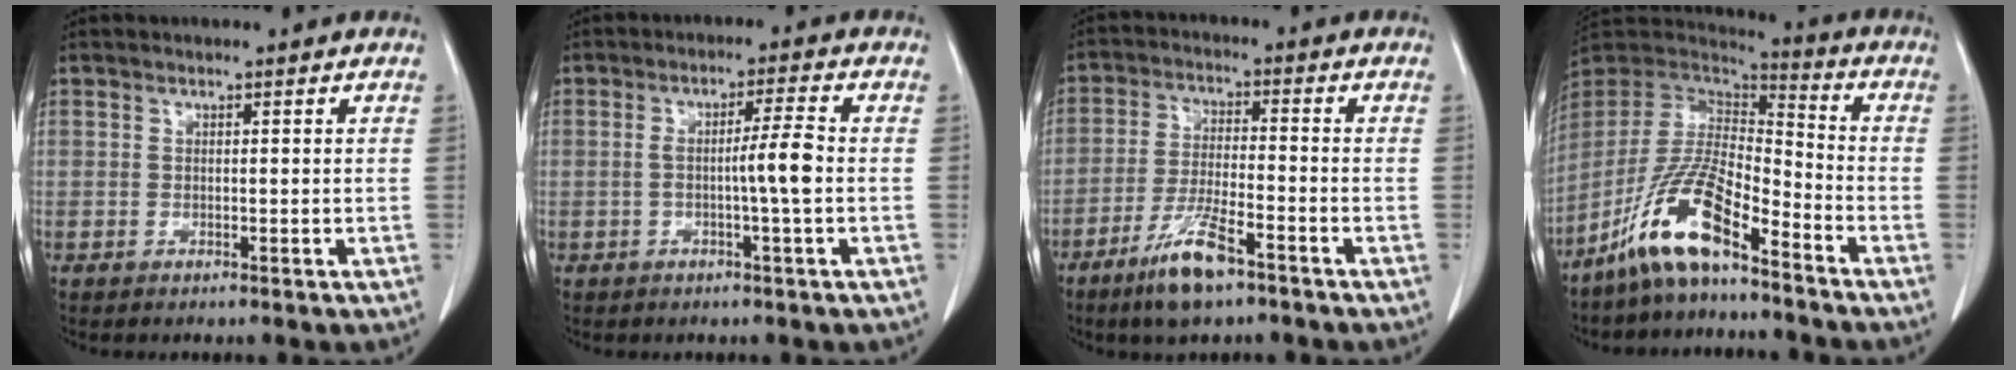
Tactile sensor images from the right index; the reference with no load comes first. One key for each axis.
{"total": 4.6, "fx": -0.6, "fy": -0.6, "fz": 4.6, "tx": -0.073, "ty": 0.007, "tz": -0.008}
{"total": 8.6, "fx": -5.6, "fy": 1.2, "fz": 6.3, "tx": -0.128, "ty": -0.016, "tz": -0.105}
{"total": 13.2, "fx": -9.0, "fy": 2.5, "fz": 9.3, "tx": -0.192, "ty": 0.003, "tz": -0.172}